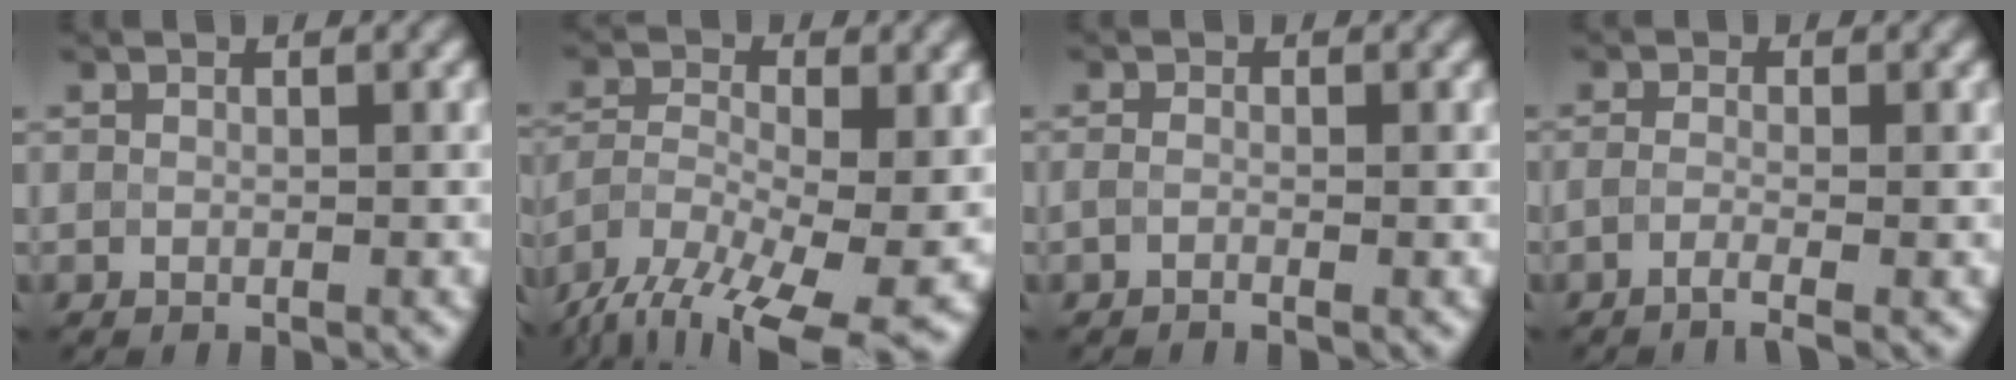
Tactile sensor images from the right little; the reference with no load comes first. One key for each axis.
{"total": 12.0, "fx": -8.9, "fy": 3.8, "fz": 7.1, "tx": -0.137, "ty": -0.026, "tz": -0.146}
{"total": 1.2, "fx": -1.0, "fy": 0.2, "fz": 0.7, "tx": -0.006, "ty": -0.004, "tz": -0.014}
{"total": 2.2, "fx": -1.6, "fy": 0.3, "fz": 1.4, "tx": -0.015, "ty": -0.002, "tz": -0.034}